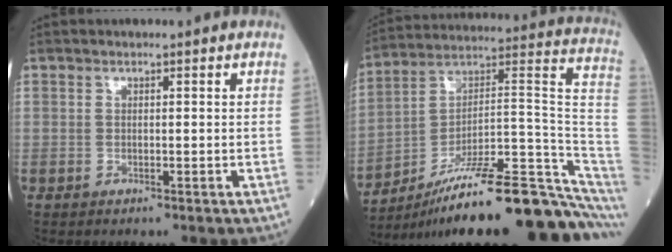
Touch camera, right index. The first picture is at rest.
{"total": 24.4, "force": [-17.0, 2.1, 17.4], "torque": [-0.158, 0.058, -0.259]}